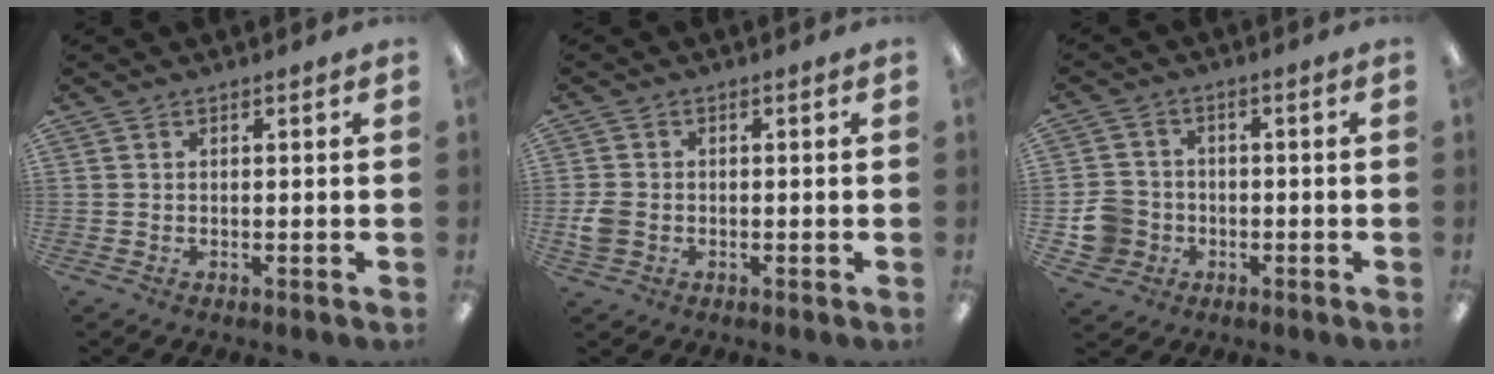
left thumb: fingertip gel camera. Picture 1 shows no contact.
{"total": 4.2, "force": [-0.9, 3.4, 2.2], "torque": [-0.035, 0.003, -0.016]}
{"total": 7.8, "force": [-2.1, 7.1, 2.3], "torque": [-0.064, 0.018, -0.035]}